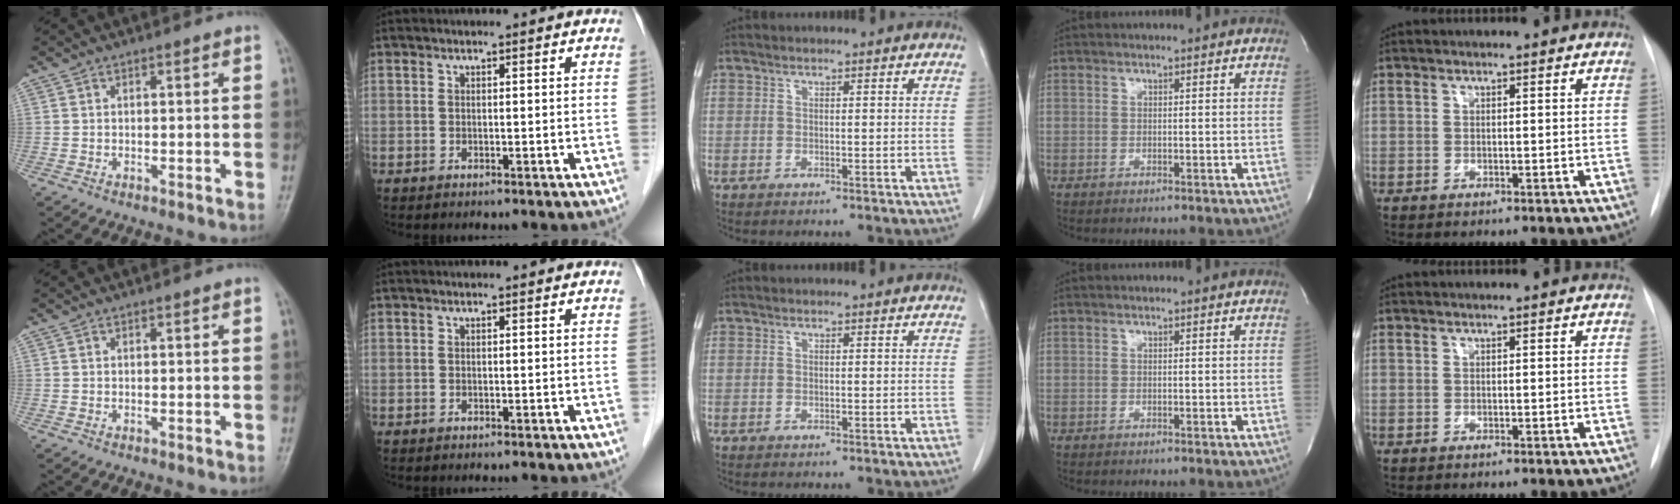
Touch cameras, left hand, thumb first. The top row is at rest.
{}